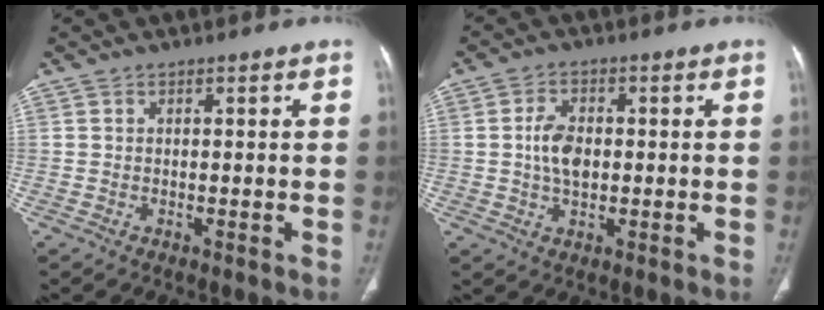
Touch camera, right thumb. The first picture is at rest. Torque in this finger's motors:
{"motor_torque": [0.71, 0.78, 0.78, 0.04, 0.05]}